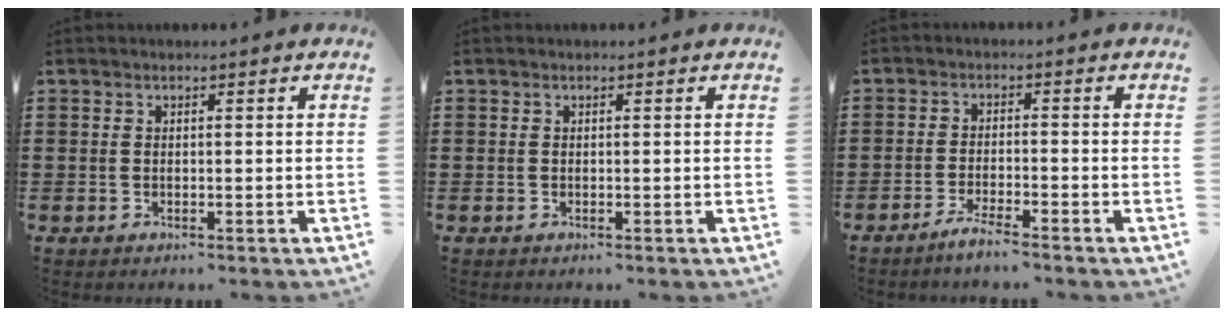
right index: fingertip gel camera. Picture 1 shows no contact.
{"total": 0.0}
{"total": 2.9, "force": [-2.6, -0.2, 1.3], "torque": [-0.029, 0.001, -0.050]}